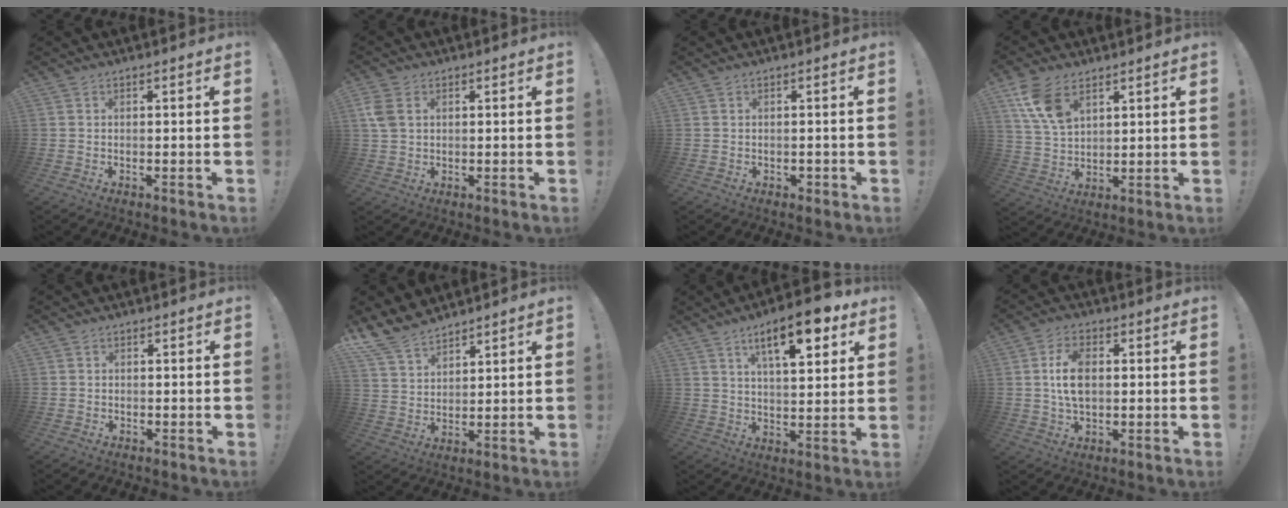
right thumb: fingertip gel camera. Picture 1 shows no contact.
{"total": 4.9, "force": [1.7, 3.4, 3.0], "torque": [-0.060, 0.000, 0.036]}
{"total": 1.1, "force": [-0.5, 0.9, 0.4], "torque": [-0.004, 0.003, -0.010]}
{"total": 11.2, "force": [6.4, 6.3, 6.6], "torque": [-0.123, -0.024, 0.125]}
{"total": 2.5, "force": [0.4, 2.5, 0.5], "torque": [0.004, -0.006, 0.006]}
{"total": 10.2, "force": [8.6, 4.4, 3.1], "torque": [-0.067, -0.057, 0.171]}
{"total": 14.6, "force": [7.6, 4.9, 11.4], "torque": [-0.163, -0.030, 0.119]}
{"total": 10.4, "force": [1.2, 7.0, 7.5], "torque": [-0.122, 0.005, 0.022]}